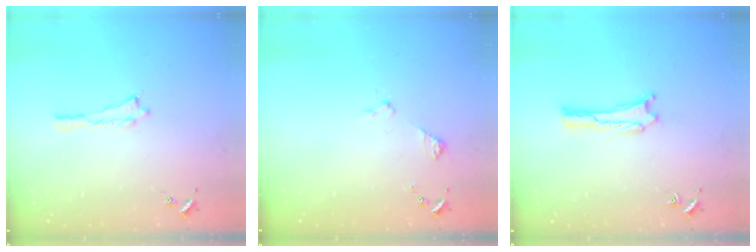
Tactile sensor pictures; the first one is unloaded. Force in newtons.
{"total": 2.9, "press": 2.9, "slide": 0.3}
{"total": 0.0}